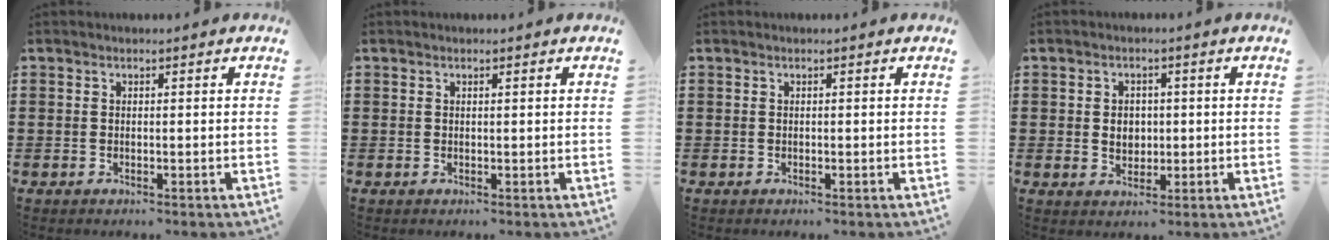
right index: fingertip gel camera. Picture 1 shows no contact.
{"total": 0.0}
{"total": 0.0}
{"total": 3.3, "force": [0.0, 2.6, 2.0], "torque": [-0.038, 0.005, -0.004]}